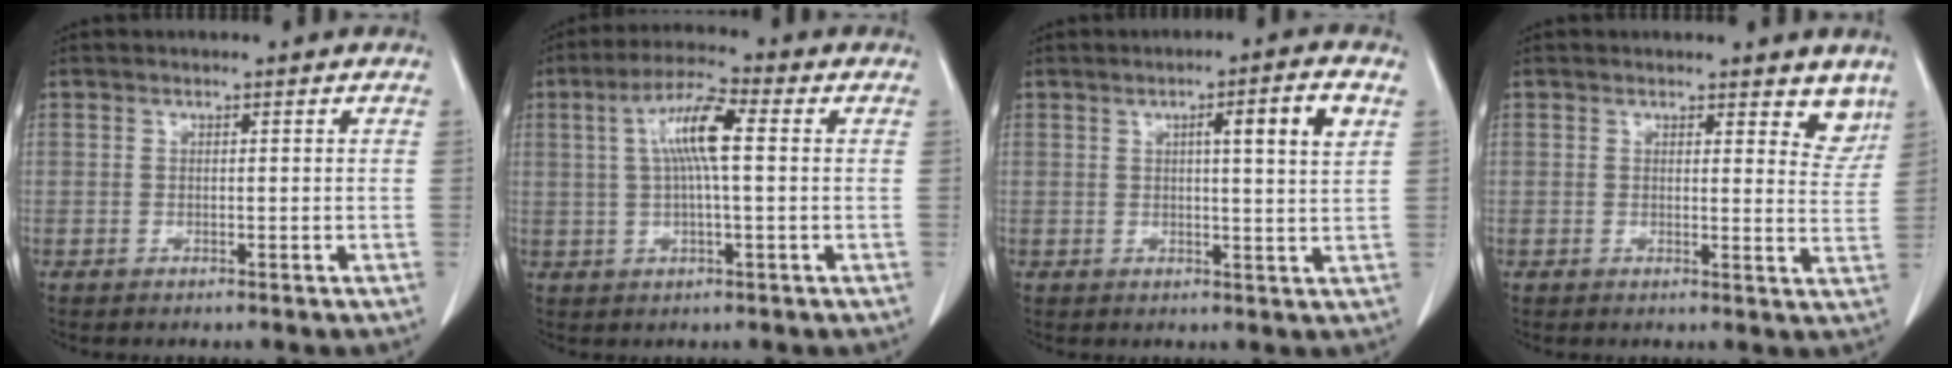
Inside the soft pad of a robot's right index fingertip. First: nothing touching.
{"total": 8.1, "force": [1.5, 1.0, 7.9], "torque": [-0.155, 0.017, 0.025]}
{"total": 6.5, "force": [2.3, -0.1, 6.1], "torque": [-0.089, 0.001, 0.032]}
{"total": 4.9, "force": [4.0, 1.7, 2.2], "torque": [-0.002, -0.022, 0.035]}